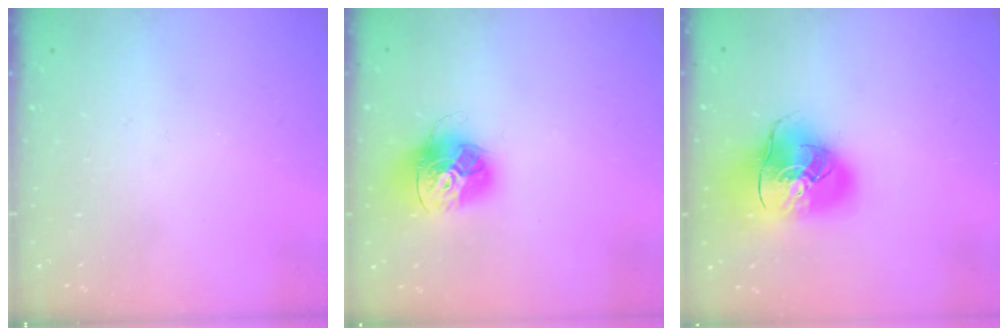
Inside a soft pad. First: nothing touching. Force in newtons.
{"total": 14.9, "press": 14.9, "slide": 1.6}
{"total": 17.1, "press": 16.8, "slide": 2.9}